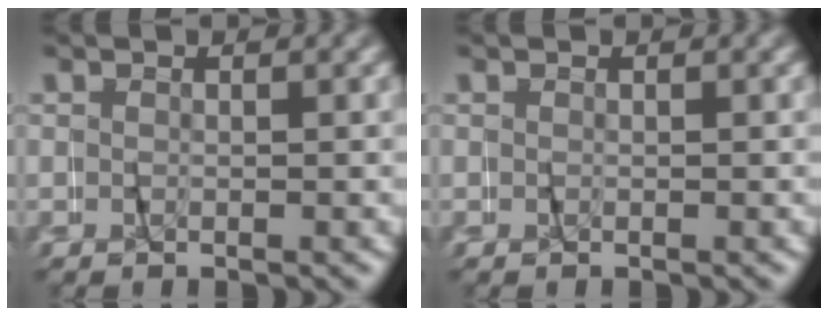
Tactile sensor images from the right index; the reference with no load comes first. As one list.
[{"total": 0.0}]